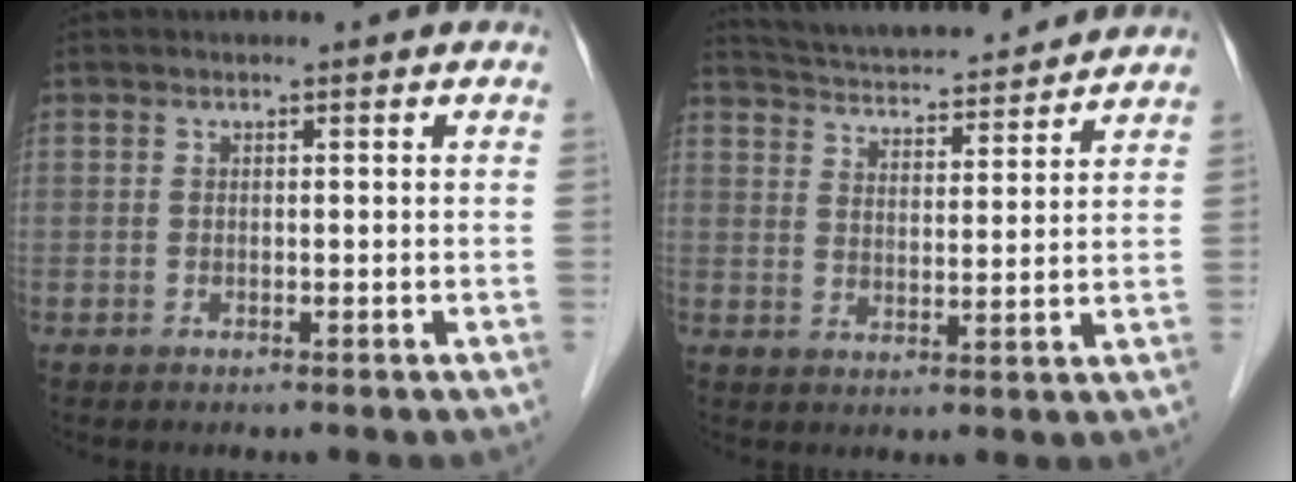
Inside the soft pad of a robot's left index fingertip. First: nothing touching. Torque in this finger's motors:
{"motor_torque": [-0.18, -0.43, 0.13, 0.02]}